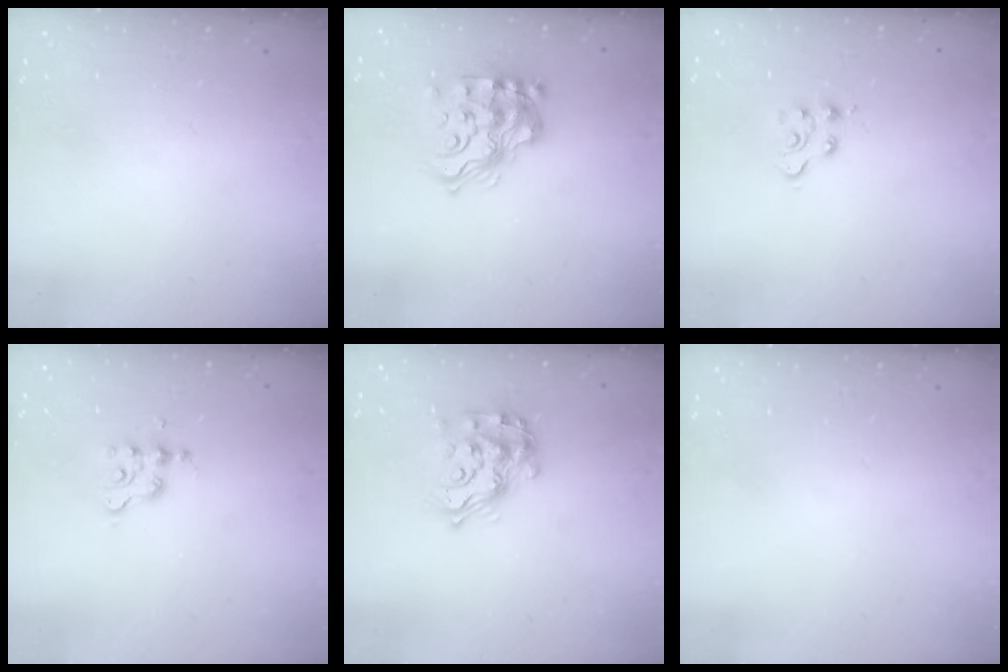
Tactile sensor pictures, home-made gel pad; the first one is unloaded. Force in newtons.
{"total": 16.1, "press": 16.1, "slide": 1.1}
{"total": 5.2, "press": 5.2, "slide": 0.2}
{"total": 3.0, "press": 3.0, "slide": 0.2}
{"total": 14.9, "press": 14.8, "slide": 1.0}
{"total": 0.0}